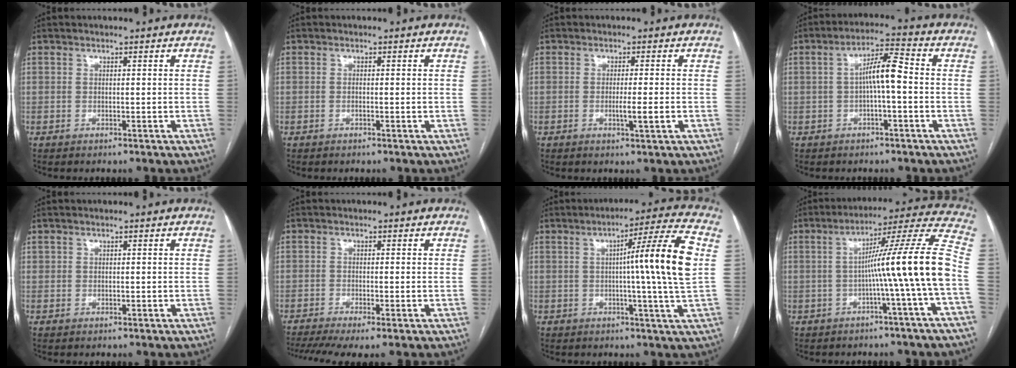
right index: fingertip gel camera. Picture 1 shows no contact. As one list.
[{"total": 0.8, "force": [-0.1, 0.2, 0.8], "torque": [-0.014, -0.001, -0.001]}, {"total": 2.9, "force": [-0.7, -0.2, 2.8], "torque": [-0.050, -0.007, -0.011]}, {"total": 6.0, "force": [-0.4, 0.7, 6.0], "torque": [-0.107, 0.019, -0.007]}, {"total": 0.6, "force": [0.4, 0.5, 0.2], "torque": [0.004, -0.001, 0.005]}, {"total": 6.9, "force": [-4.7, 0.9, 5.0], "torque": [-0.084, -0.012, -0.082]}, {"total": 12.7, "force": [1.4, -2.3, 12.4], "torque": [-0.180, 0.000, 0.018]}, {"total": 15.4, "force": [-2.3, -3.1, 14.9], "torque": [-0.200, 0.019, -0.044]}]